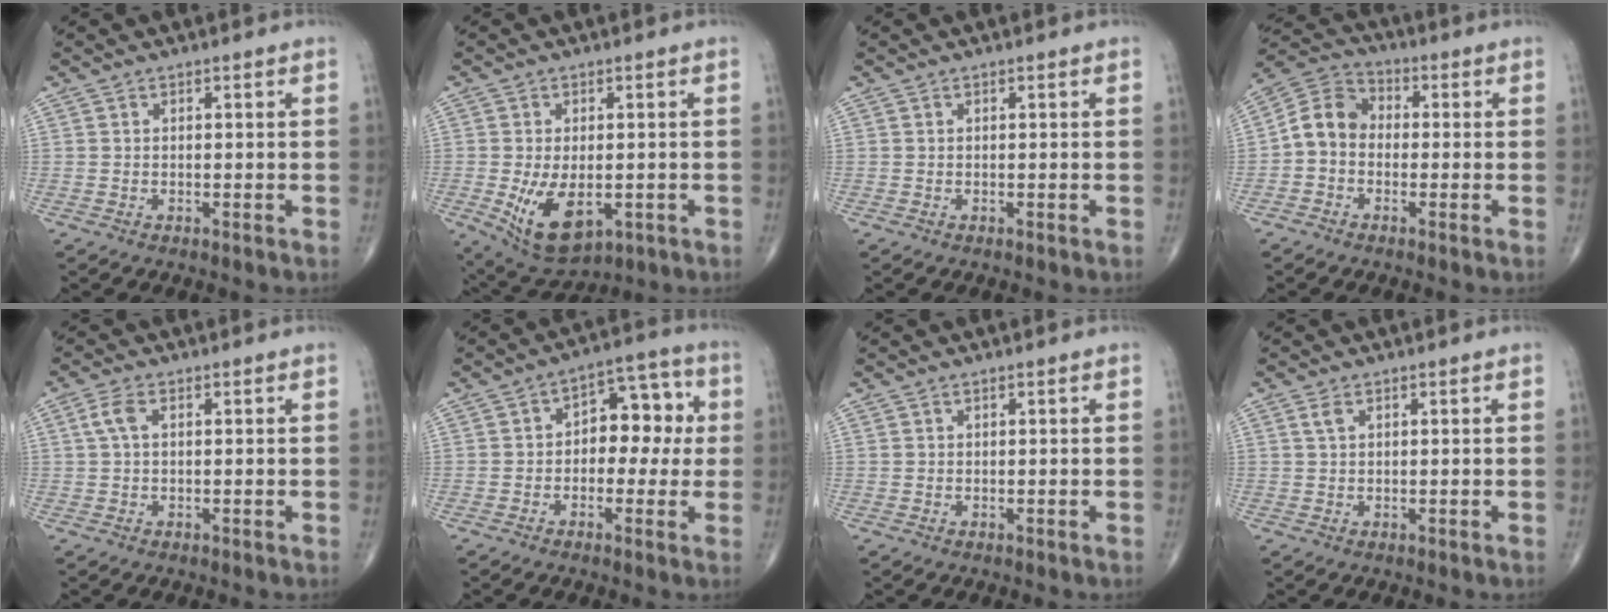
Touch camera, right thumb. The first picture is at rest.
{"total": 10.4, "force": [-2.3, 5.8, 8.3], "torque": [-0.137, -0.014, -0.021]}
{"total": 0.0}
{"total": 8.1, "force": [-1.0, 6.9, 4.2], "torque": [-0.058, 0.034, -0.036]}
{"total": 3.0, "force": [0.7, 1.5, 2.5], "torque": [-0.065, 0.013, 0.015]}
{"total": 10.1, "force": [0.4, 6.5, 7.7], "torque": [-0.061, 0.034, -0.005]}
{"total": 0.0}
{"total": 1.5, "force": [0.8, 0.7, 1.1], "torque": [-0.026, 0.007, 0.018]}